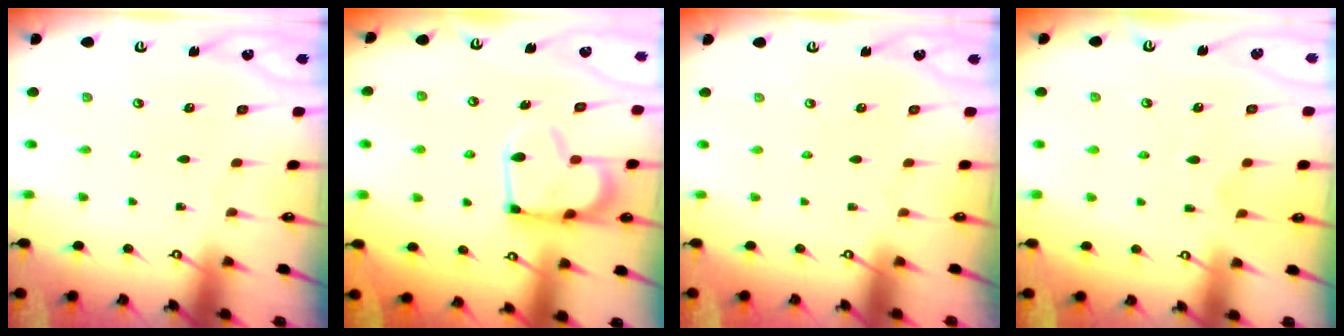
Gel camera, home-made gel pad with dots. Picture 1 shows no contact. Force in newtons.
{"total": 7.4, "press": 7.2, "slide": 1.3}
{"total": 1.5, "press": 1.4, "slide": 0.6}
{"total": 2.1, "press": 1.6, "slide": 1.3}